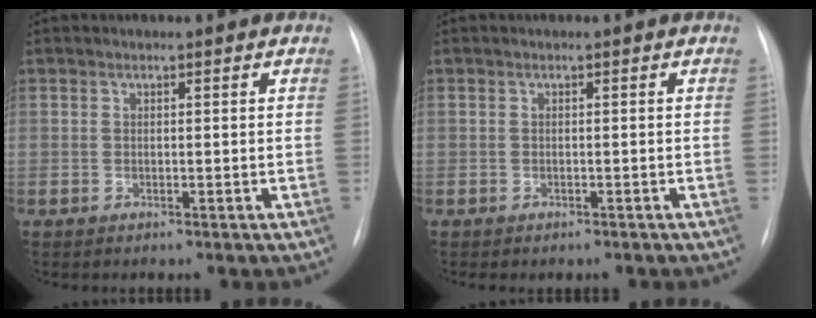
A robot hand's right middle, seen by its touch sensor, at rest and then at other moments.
{"total": 1.0, "force": [-0.8, 0.4, 0.2], "torque": [-0.011, -0.002, -0.010]}